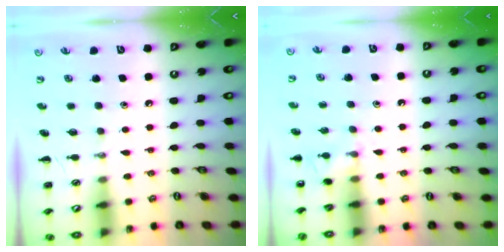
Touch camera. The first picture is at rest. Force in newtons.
{"total": 5.8, "press": 5.5, "slide": 1.9}